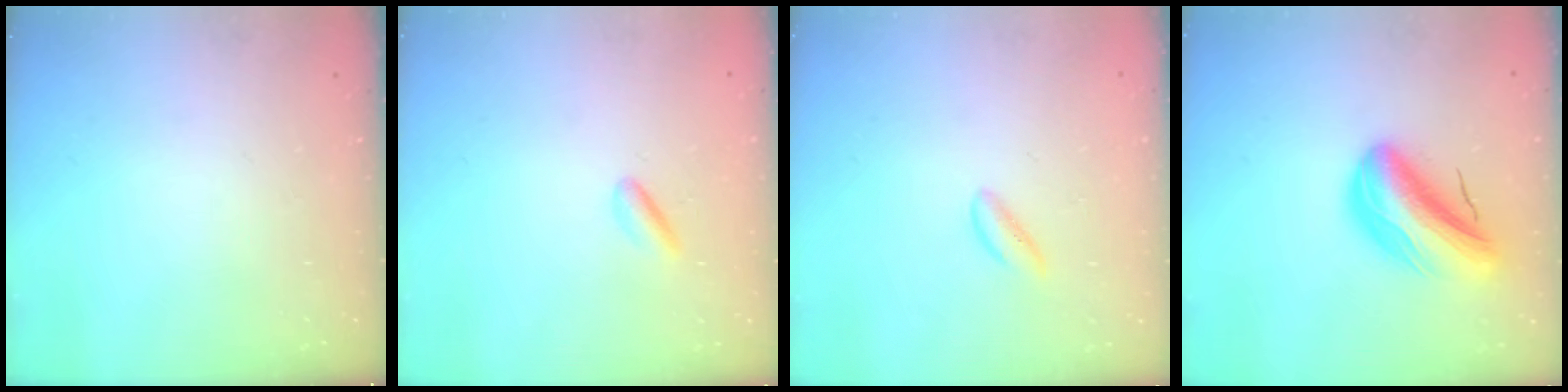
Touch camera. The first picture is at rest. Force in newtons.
{"total": 2.5, "press": 2.4, "slide": 0.8}
{"total": 1.3, "press": 1.2, "slide": 0.4}
{"total": 13.0, "press": 12.5, "slide": 3.6}